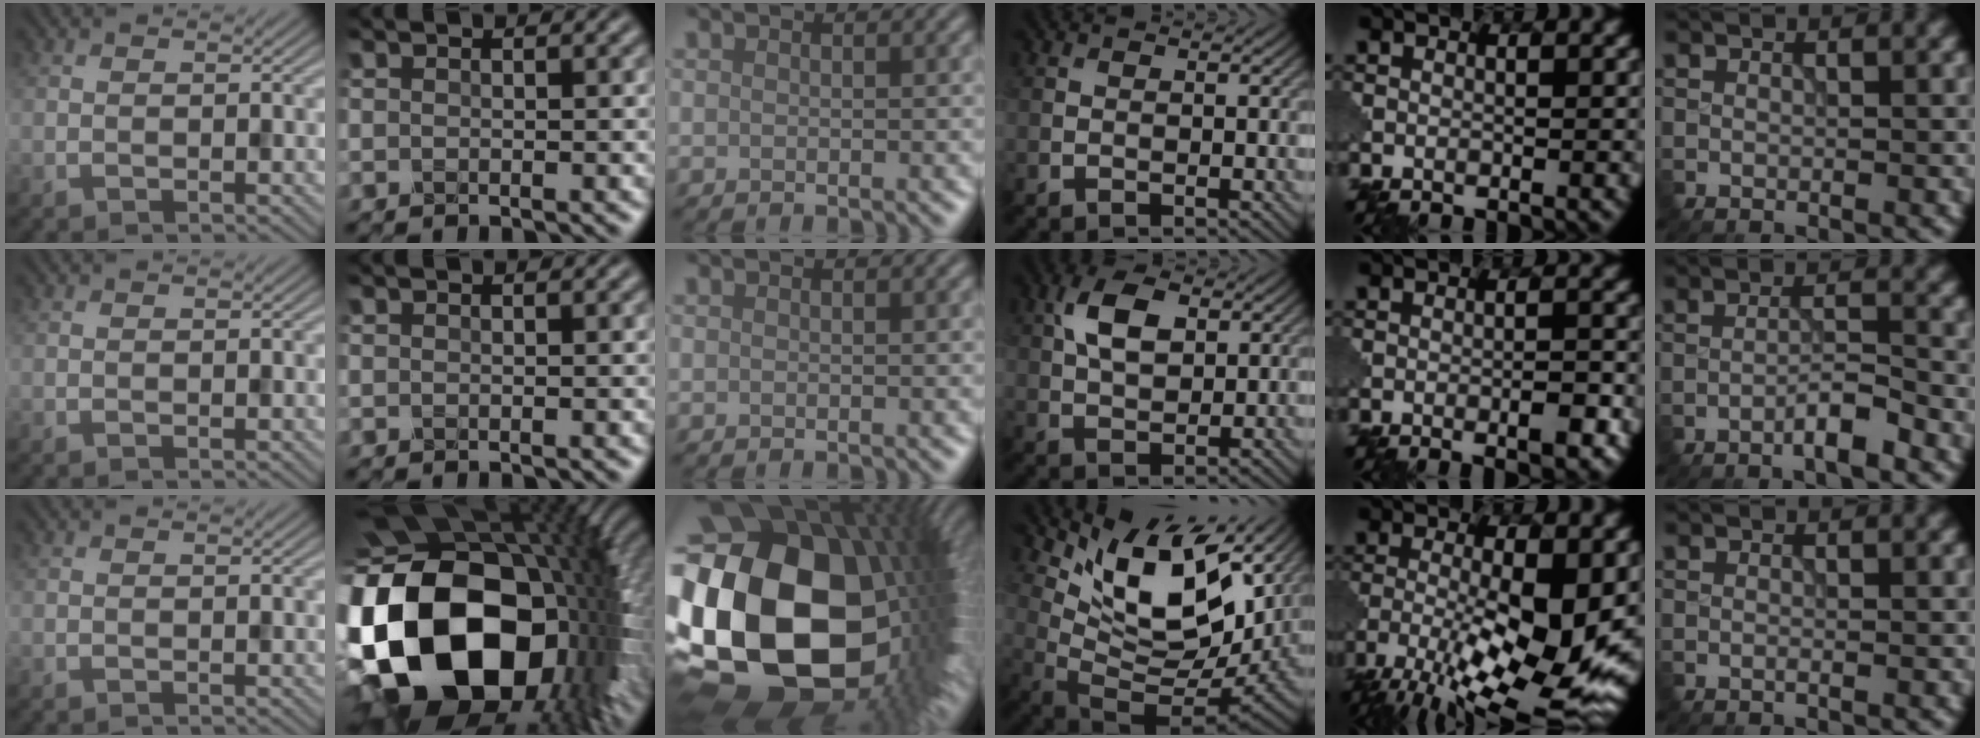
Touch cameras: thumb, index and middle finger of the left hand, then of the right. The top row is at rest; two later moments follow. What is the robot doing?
{"motion": "dispense", "object": "glue stick"}